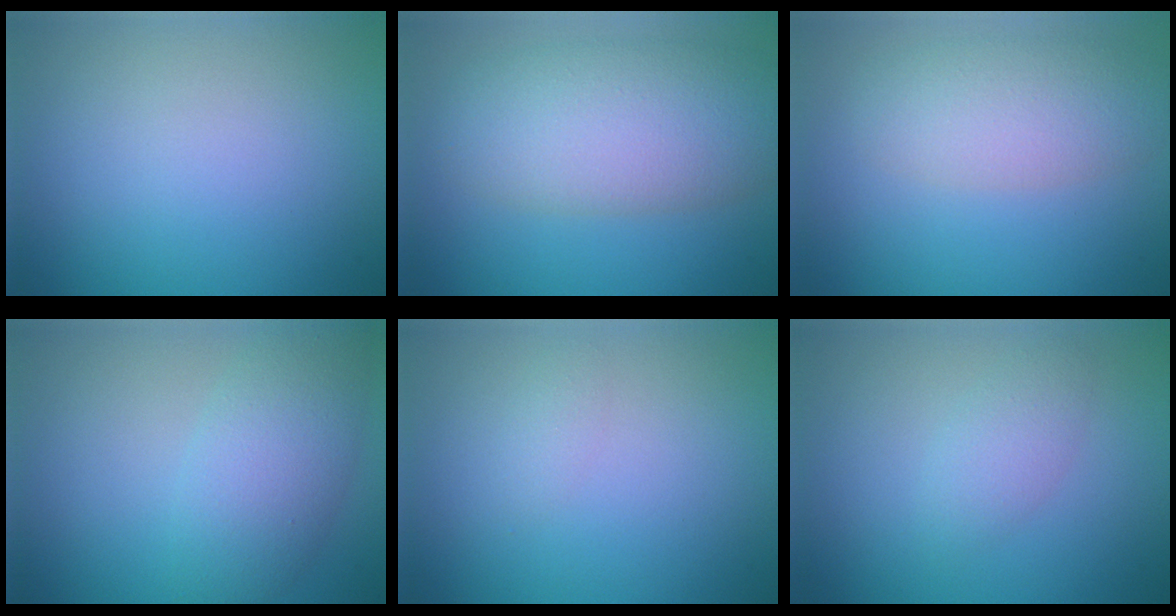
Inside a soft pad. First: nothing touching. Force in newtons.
{"total": 7.7, "press": 7.6, "slide": 0.4}
{"total": 4.3, "press": 4.3, "slide": 0.3}
{"total": 4.9, "press": 4.9, "slide": 0.2}
{"total": 0.8, "press": 0.8, "slide": 0.0}
{"total": 1.8, "press": 1.8, "slide": 0.1}